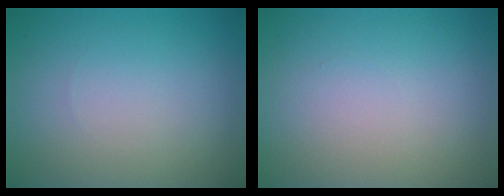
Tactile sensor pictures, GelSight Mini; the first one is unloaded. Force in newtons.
{"total": 0.0}